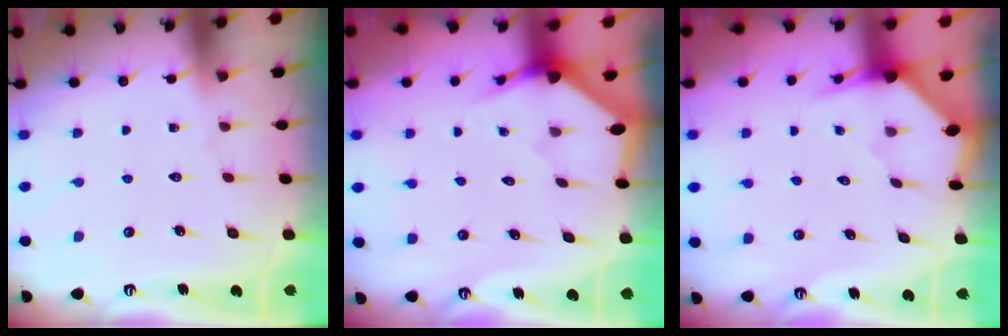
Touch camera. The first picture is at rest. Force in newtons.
{"total": 3.1, "press": 3.1, "slide": 0.2}
{"total": 3.3, "press": 3.3, "slide": 0.3}